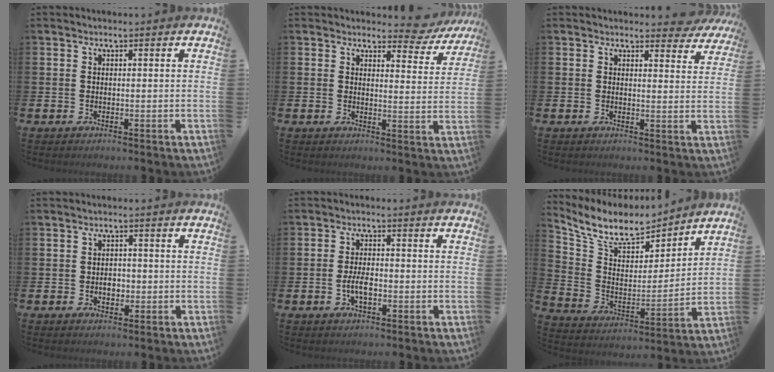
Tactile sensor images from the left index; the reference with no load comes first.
{"total": 4.0, "force": [3.6, 1.6, 0.8], "torque": [-0.010, -0.022, 0.059]}
{"total": 2.9, "force": [2.8, 0.7, 0.4], "torque": [0.005, -0.014, 0.046]}
{"total": 2.1, "force": [-0.4, 1.6, 1.2], "torque": [-0.004, -0.004, -0.015]}
{"total": 3.5, "force": [-0.9, 1.6, 3.0], "torque": [-0.058, 0.001, -0.019]}
{"total": 9.5, "force": [8.6, 3.2, 2.5], "torque": [-0.092, -0.062, 0.151]}